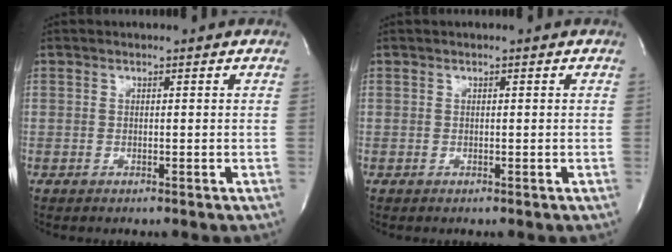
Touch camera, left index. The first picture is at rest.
{"total": 0.0}